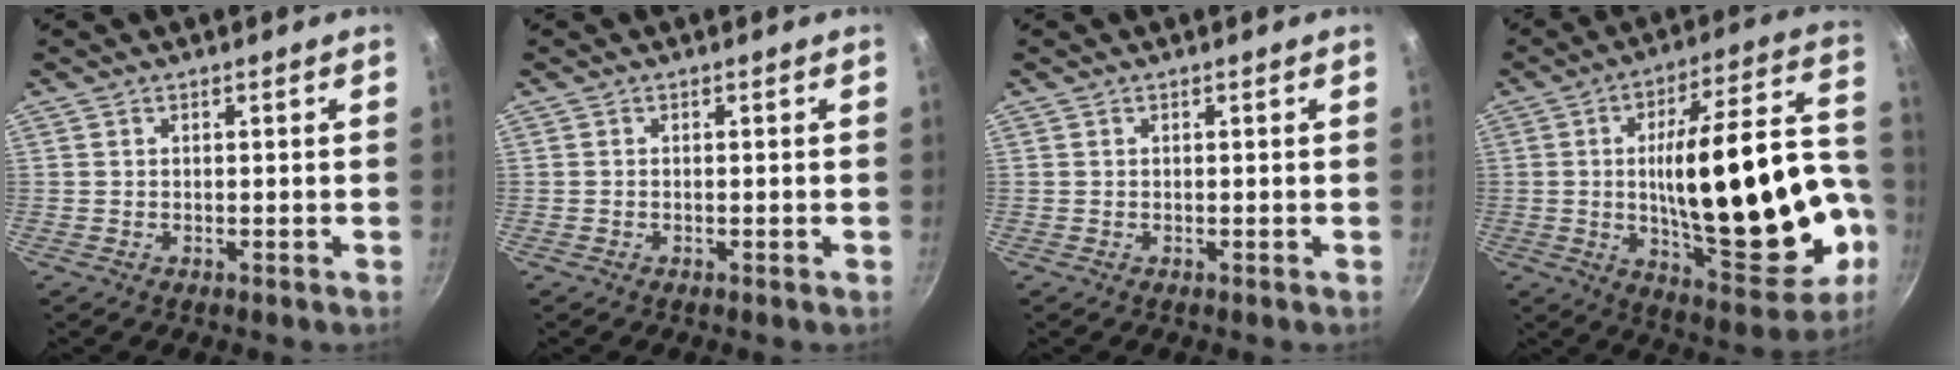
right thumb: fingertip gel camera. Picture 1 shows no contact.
{"total": 0.0}
{"total": 0.0}
{"total": 30.3, "force": [-4.2, 12.0, 27.5], "torque": [-0.390, 0.026, -0.036]}